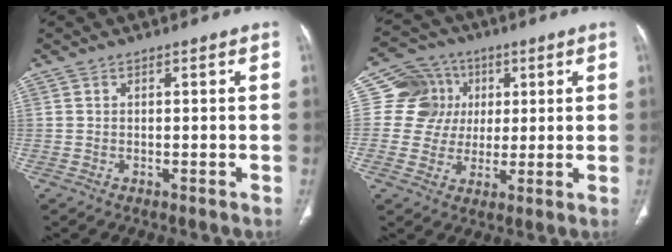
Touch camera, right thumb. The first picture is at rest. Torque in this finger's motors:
{"motor_torque": [0.11, -0.01, 0.35, 0.28, -0.05]}